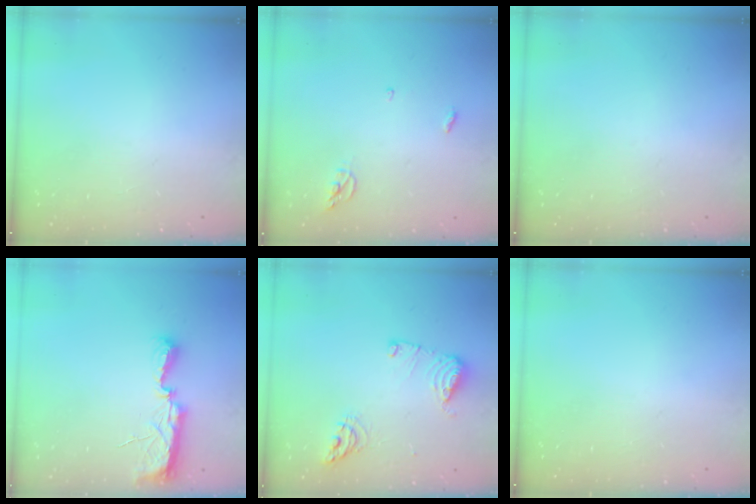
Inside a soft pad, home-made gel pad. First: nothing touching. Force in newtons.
{"total": 3.8, "press": 3.7, "slide": 0.2}
{"total": 0.0}
{"total": 8.1, "press": 8.0, "slide": 1.2}
{"total": 10.2, "press": 10.1, "slide": 1.2}
{"total": 0.0}